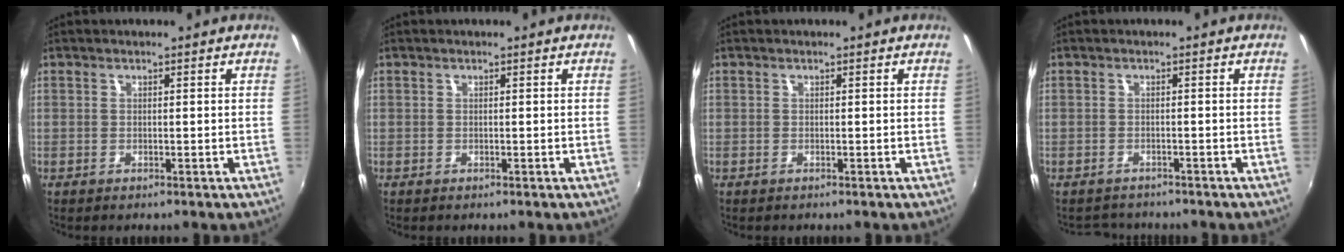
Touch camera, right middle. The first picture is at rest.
{"total": 0.0}
{"total": 0.0}
{"total": 3.9, "force": [-3.6, 1.4, 0.4], "torque": [-0.018, -0.005, -0.057]}